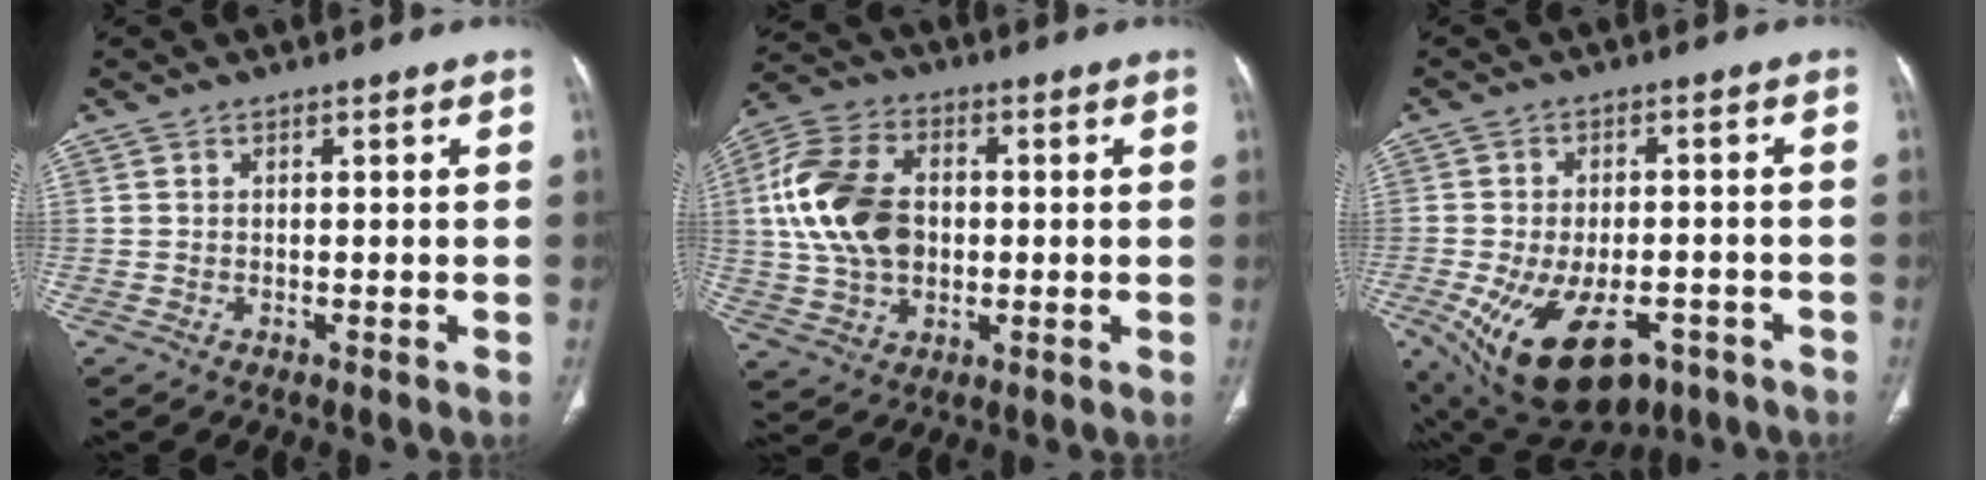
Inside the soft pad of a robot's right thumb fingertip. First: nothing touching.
{"total": 16.0, "force": [1.0, 11.0, 11.6], "torque": [-0.218, 0.015, 0.019]}
{"total": 18.4, "force": [-8.5, 10.2, 12.8], "torque": [-0.239, 0.005, -0.116]}